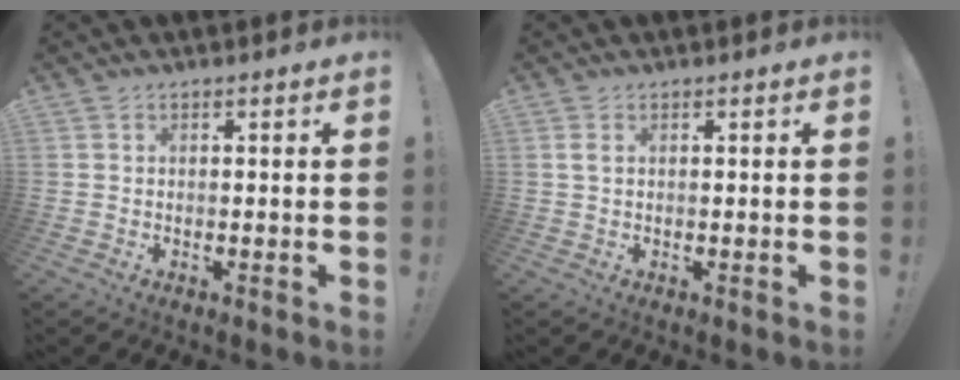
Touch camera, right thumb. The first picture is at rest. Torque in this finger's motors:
{"motor_torque": [0.00, 0.01, 0.21, 0.21, 0.00]}